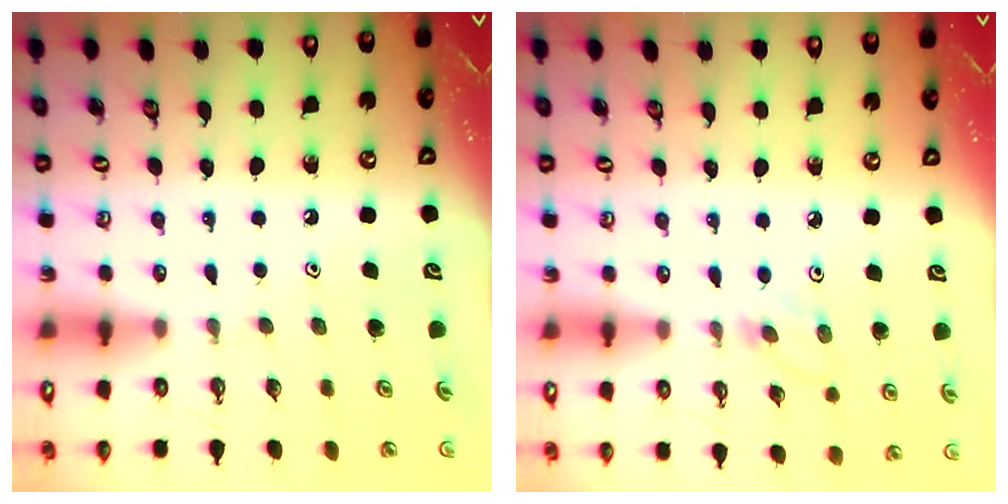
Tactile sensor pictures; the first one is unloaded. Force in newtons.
{"total": 3.0, "press": 3.0, "slide": 0.4}